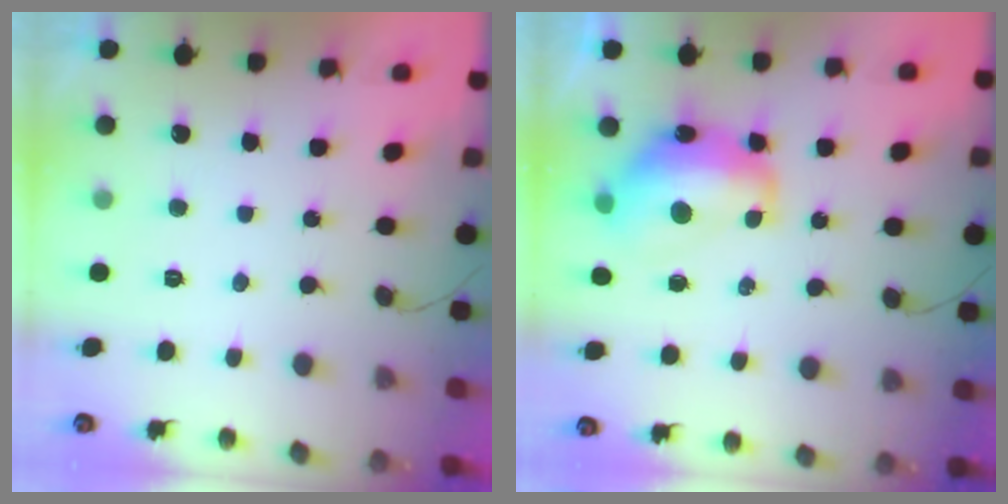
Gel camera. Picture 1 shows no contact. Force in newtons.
{"total": 14.0, "press": 13.8, "slide": 1.8}